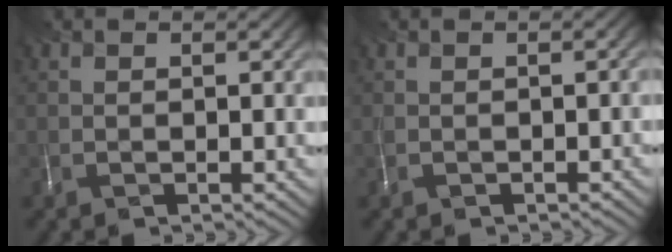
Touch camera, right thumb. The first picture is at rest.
{"total": 0.7, "force": [-0.5, 0.2, 0.5], "torque": [-0.007, 0.003, -0.011]}